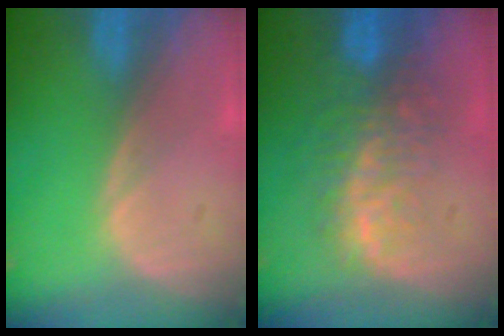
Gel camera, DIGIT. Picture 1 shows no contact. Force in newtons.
{"total": 10.1, "press": 8.6, "slide": 5.3}